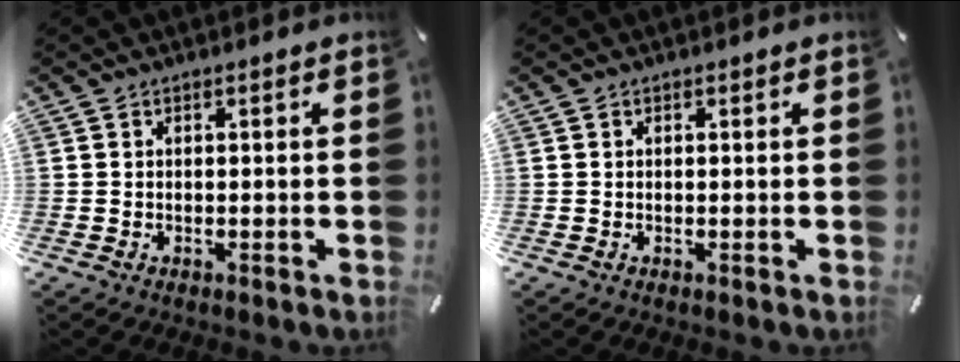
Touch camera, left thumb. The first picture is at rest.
{"total": 0.0}